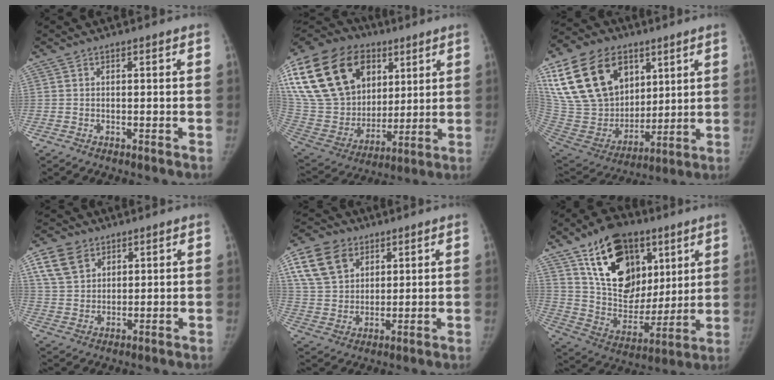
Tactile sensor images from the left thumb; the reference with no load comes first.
{"total": 35.8, "force": [14.7, 24.8, 21.3], "torque": [-0.463, 0.038, 0.284]}
{"total": 27.7, "force": [12.4, 18.8, 16.1], "torque": [-0.312, -0.011, 0.241]}
{"total": 8.7, "force": [4.5, 6.2, 4.1], "torque": [-0.062, -0.013, 0.090]}
{"total": 13.7, "force": [6.3, 9.9, 7.1], "torque": [-0.119, -0.008, 0.123]}
{"total": 23.9, "force": [11.6, 15.3, 14.2], "torque": [-0.200, -0.032, 0.204]}